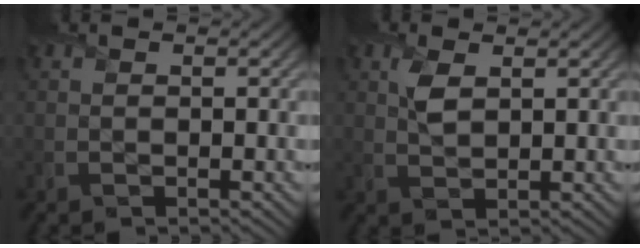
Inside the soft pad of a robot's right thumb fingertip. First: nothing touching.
{"total": 2.8, "force": [1.2, 1.4, 2.1], "torque": [-0.052, 0.002, 0.025]}